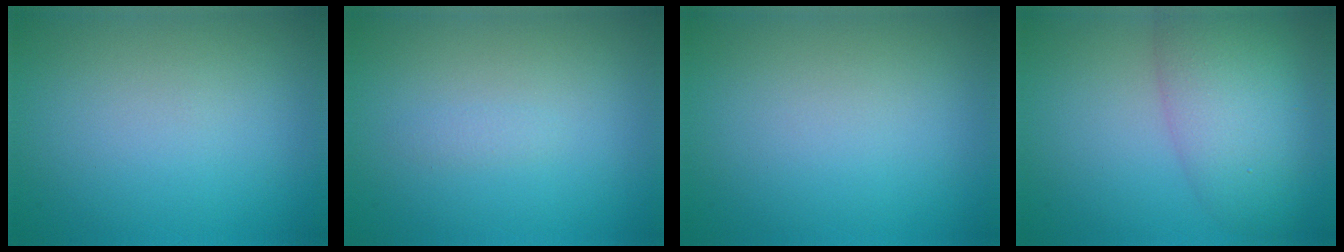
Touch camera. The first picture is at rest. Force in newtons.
{"total": 0.6, "press": 0.6, "slide": 0.1}
{"total": 0.0}
{"total": 6.6, "press": 6.6, "slide": 0.5}